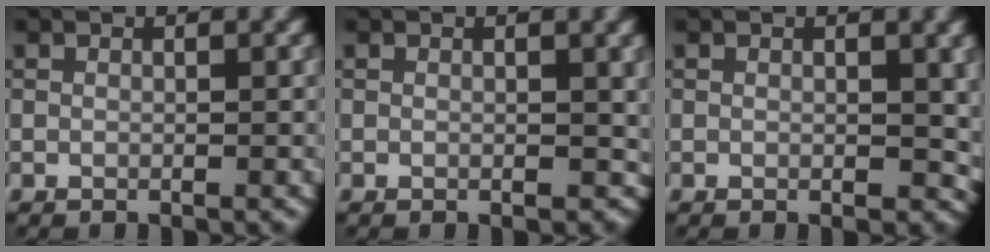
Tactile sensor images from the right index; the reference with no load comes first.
{"total": 1.6, "force": [0.3, 1.1, 1.1], "torque": [-0.012, 0.000, 0.003]}
{"total": 2.5, "force": [0.4, 1.5, 2.0], "torque": [-0.021, -0.002, 0.005]}